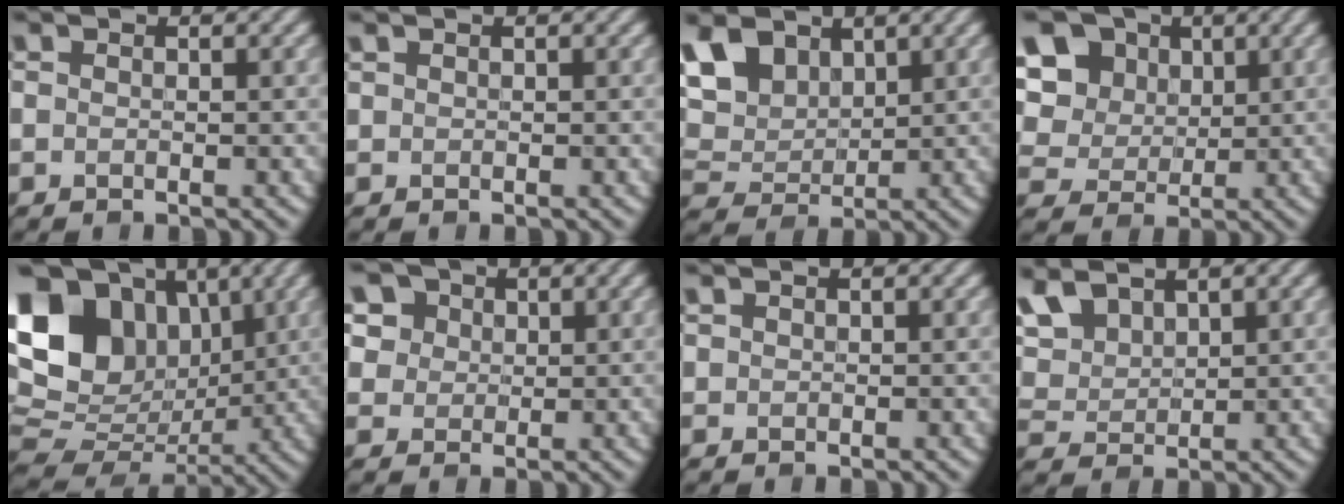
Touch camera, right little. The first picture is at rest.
{"total": 0.0}
{"total": 6.6, "force": [3.4, 4.1, 3.9], "torque": [-0.105, 0.014, 0.064]}
{"total": 11.9, "force": [4.7, 9.4, 5.6], "torque": [-0.129, 0.024, 0.085]}
{"total": 14.6, "force": [4.3, 10.4, 9.2], "torque": [-0.181, 0.023, 0.079]}
{"total": 6.0, "force": [3.0, 4.7, 2.4], "torque": [-0.062, 0.010, 0.050]}
{"total": 0.0}
{"total": 4.6, "force": [2.8, 2.5, 2.6], "torque": [-0.074, 0.009, 0.060]}